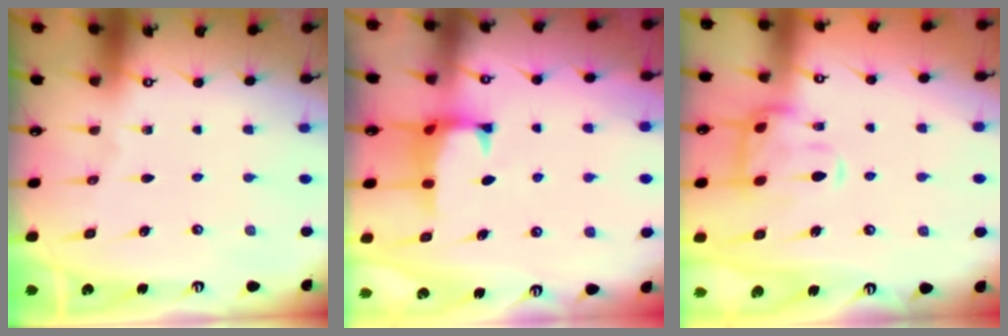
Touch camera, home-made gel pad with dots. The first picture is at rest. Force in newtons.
{"total": 1.0, "press": 0.7, "slide": 0.8}
{"total": 4.9, "press": 4.7, "slide": 1.4}